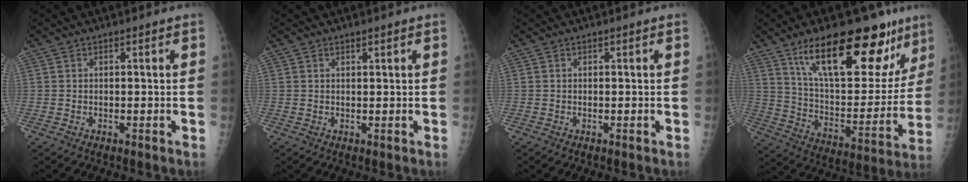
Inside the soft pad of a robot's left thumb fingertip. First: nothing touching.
{"total": 0.9, "force": [0.7, 0.2, 0.5], "torque": [-0.006, -0.004, 0.012]}
{"total": 0.0}
{"total": 26.4, "force": [16.1, 10.4, 18.2], "torque": [-0.221, -0.053, 0.256]}